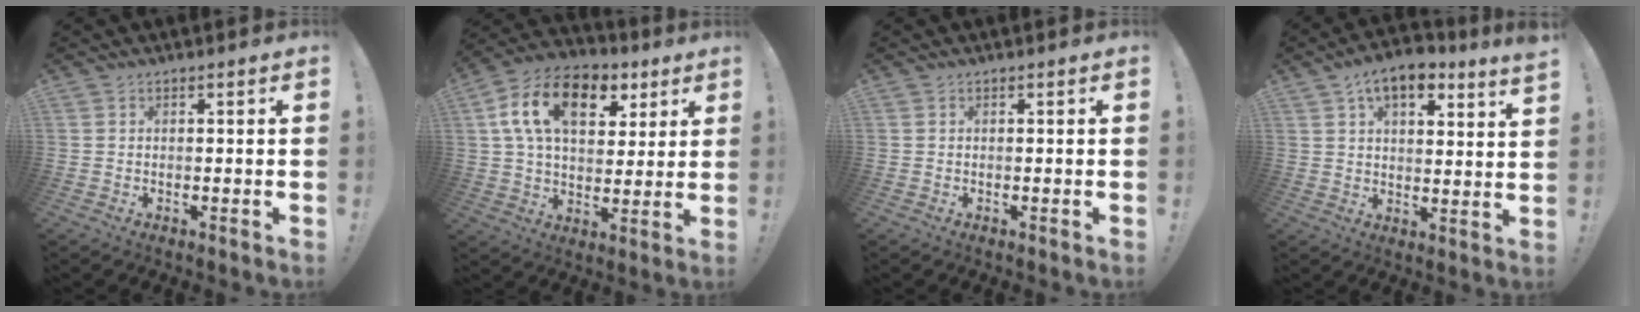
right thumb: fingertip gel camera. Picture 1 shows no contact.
{"total": 18.3, "force": [7.5, 11.2, 12.3], "torque": [-0.195, -0.018, 0.136]}
{"total": 0.0}
{"total": 9.4, "force": [6.2, 3.5, 6.2], "torque": [-0.097, -0.027, 0.110]}